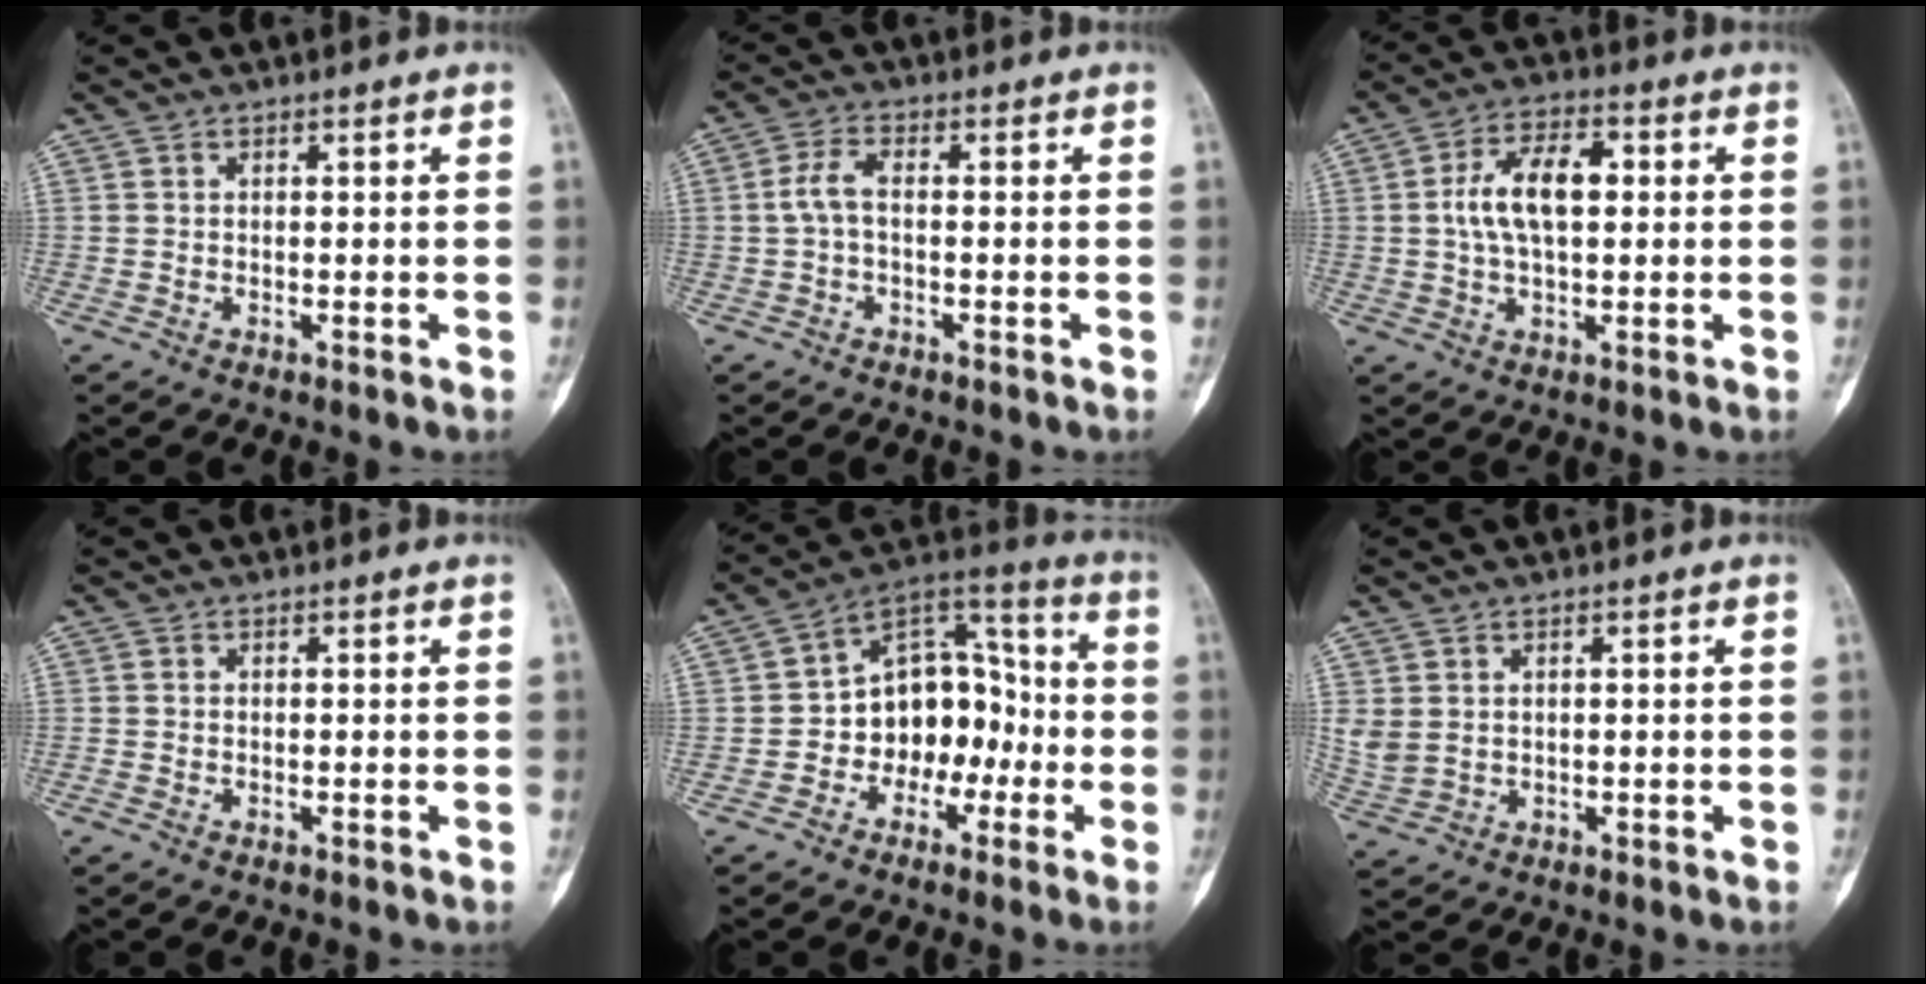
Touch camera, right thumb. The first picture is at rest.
{"total": 3.7, "force": [-0.4, 1.6, 3.3], "torque": [-0.077, 0.010, -0.012]}
{"total": 10.0, "force": [1.0, 5.2, 8.5], "torque": [-0.156, 0.018, 0.016]}
{"total": 0.0}
{"total": 13.6, "force": [-3.0, 9.9, 8.9], "torque": [-0.087, 0.053, -0.061]}
{"total": 3.6, "force": [1.0, 2.9, 2.0], "torque": [-0.046, -0.002, 0.031]}